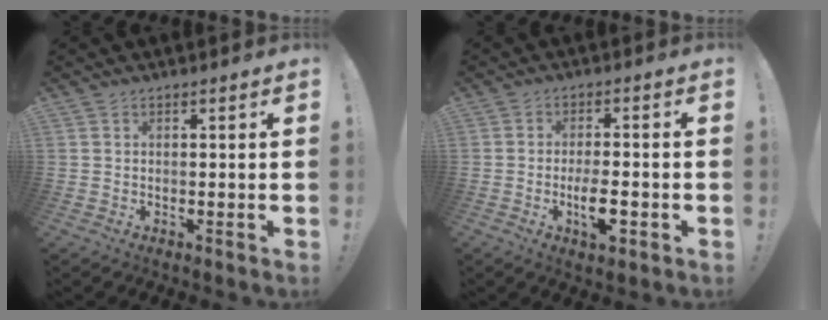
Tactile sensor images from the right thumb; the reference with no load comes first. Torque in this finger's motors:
{"motor_torque": [-0.09, 0.12, 0.71, -0.38, 0.04]}